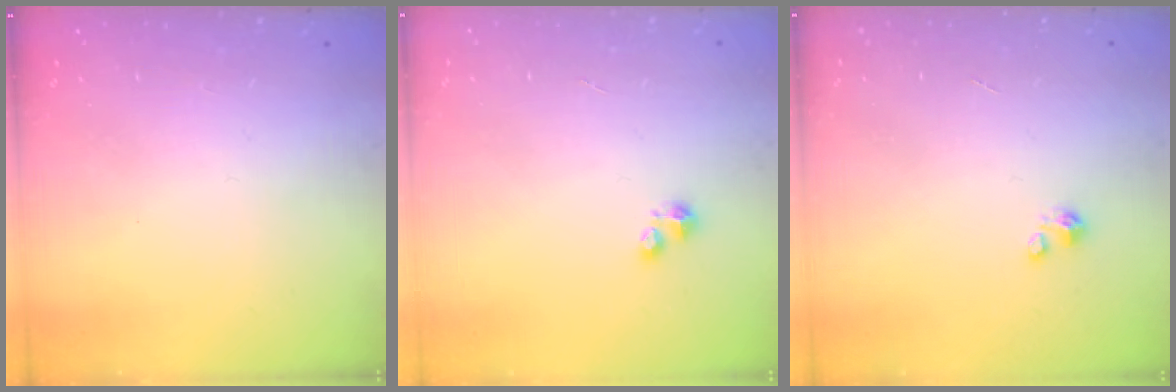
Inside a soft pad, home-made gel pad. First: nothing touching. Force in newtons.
{"total": 1.9, "press": 1.8, "slide": 0.2}
{"total": 1.2, "press": 1.1, "slide": 0.1}